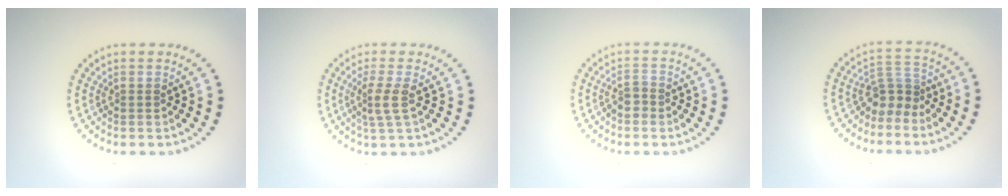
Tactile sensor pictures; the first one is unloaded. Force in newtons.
{"total": 2.3, "press": 1.7, "slide": 1.6}
{"total": 1.6, "press": 1.3, "slide": 0.9}
{"total": 2.6, "press": 1.8, "slide": 1.9}